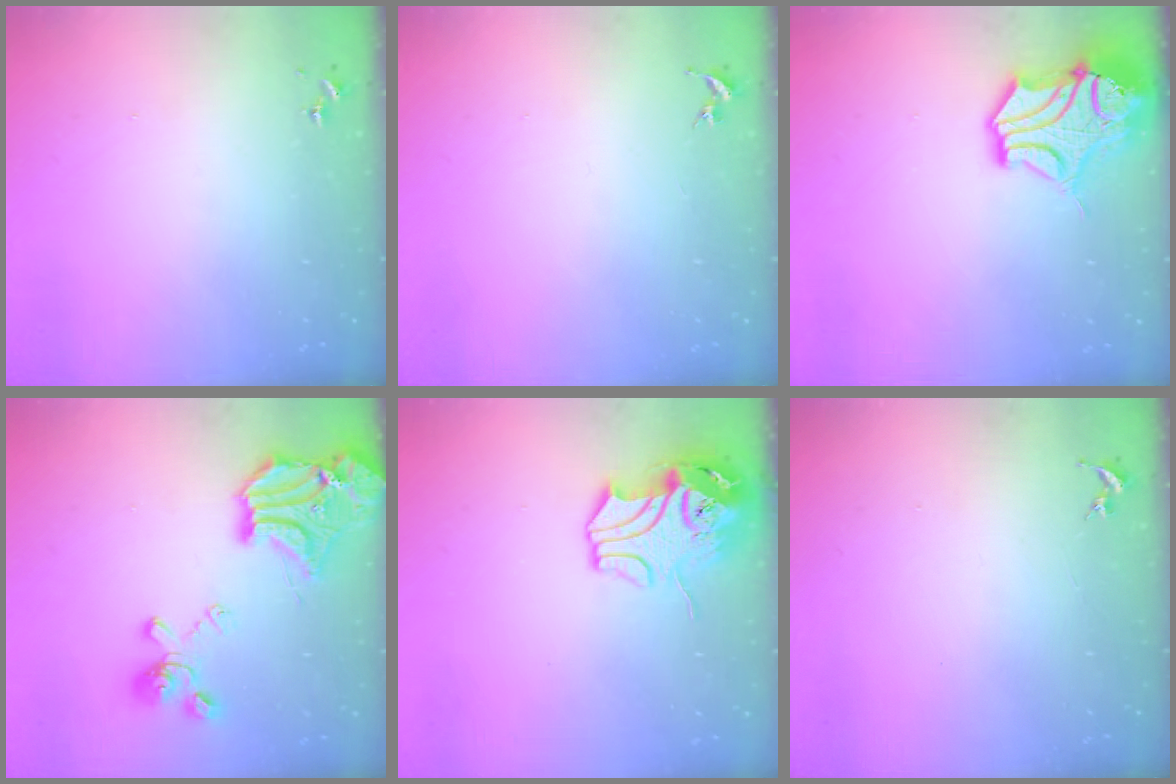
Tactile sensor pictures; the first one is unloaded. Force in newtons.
{"total": 0.0}
{"total": 14.6, "press": 14.5, "slide": 2.0}
{"total": 23.4, "press": 23.3, "slide": 2.7}
{"total": 12.3, "press": 12.2, "slide": 1.9}
{"total": 0.0}